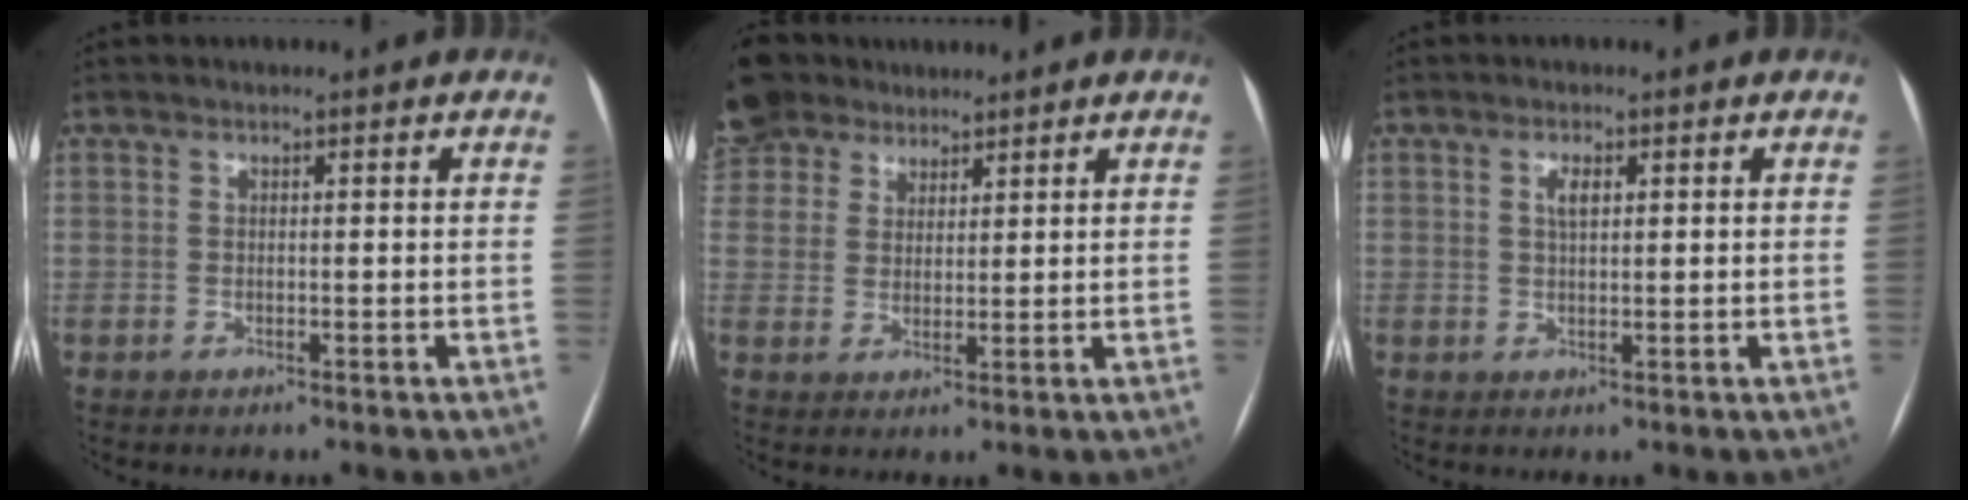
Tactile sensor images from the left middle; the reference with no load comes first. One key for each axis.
{"total": 10.9, "fx": 8.1, "fy": 6.9, "fz": 2.6, "tx": -0.084, "ty": 0.036, "tz": 0.162}
{"total": 2.1, "fx": 0.8, "fy": 0.8, "fz": 1.8, "tx": -0.037, "ty": 0.003, "tz": 0.016}